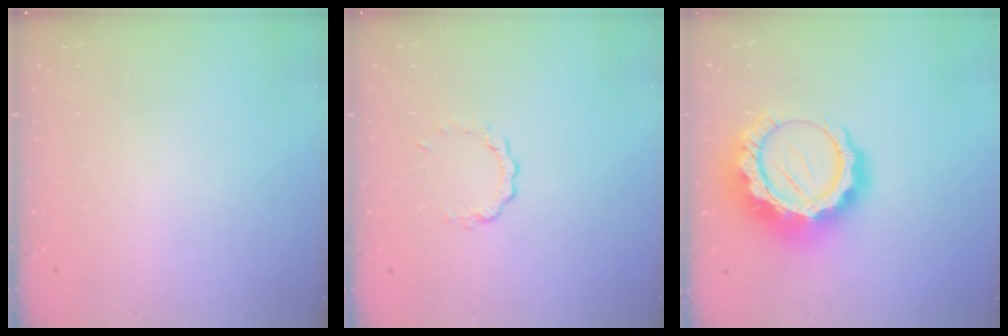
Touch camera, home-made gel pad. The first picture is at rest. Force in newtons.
{"total": 3.7, "press": 3.7, "slide": 0.5}
{"total": 19.2, "press": 19.1, "slide": 2.1}